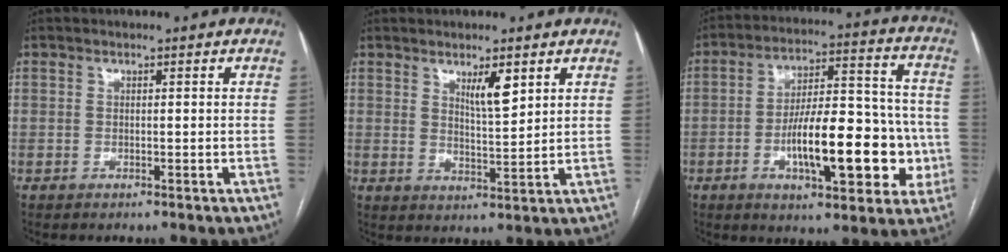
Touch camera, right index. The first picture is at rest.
{"total": 4.5, "force": [2.6, 0.8, 3.7], "torque": [-0.065, -0.006, 0.048]}
{"total": 18.1, "force": [-4.8, 6.2, 16.3], "torque": [-0.243, 0.029, -0.067]}